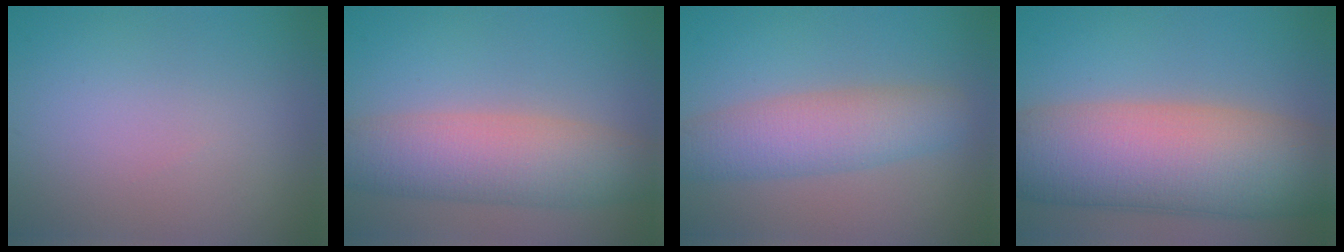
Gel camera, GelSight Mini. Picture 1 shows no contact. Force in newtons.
{"total": 7.6, "press": 7.6, "slide": 0.3}
{"total": 5.6, "press": 5.6, "slide": 0.2}
{"total": 14.1, "press": 14.1, "slide": 0.4}